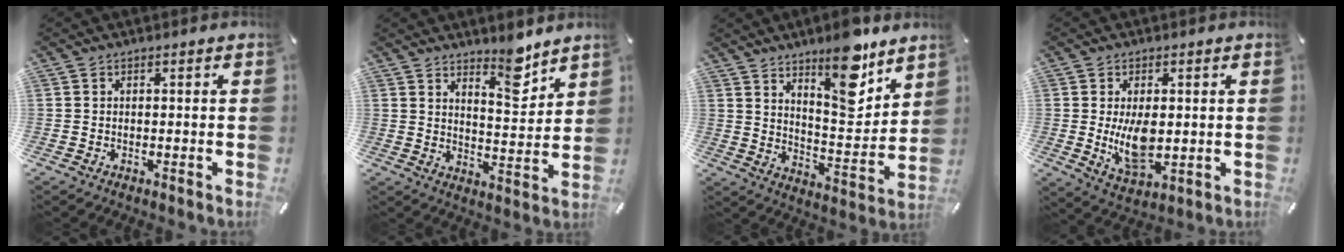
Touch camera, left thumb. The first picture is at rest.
{"total": 9.1, "force": [7.3, 3.3, 4.3], "torque": [-0.044, -0.059, 0.125]}
{"total": 14.8, "force": [10.5, 5.2, 9.1], "torque": [-0.115, -0.078, 0.175]}
{"total": 9.1, "force": [0.3, 4.9, 7.7], "torque": [-0.147, -0.015, 0.001]}